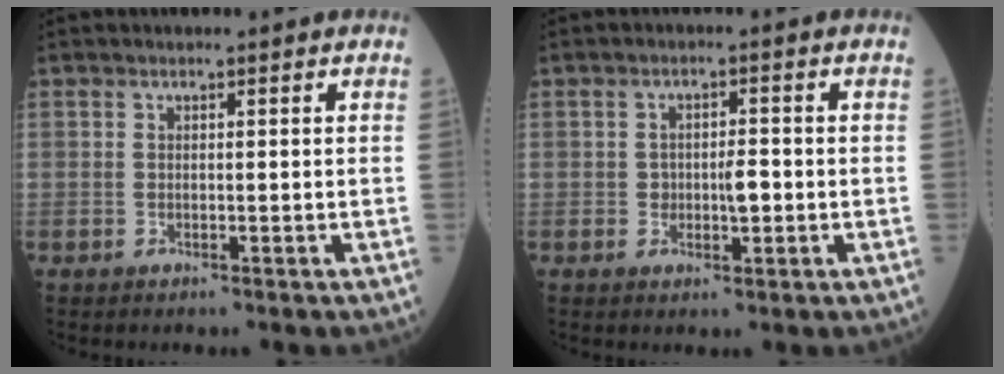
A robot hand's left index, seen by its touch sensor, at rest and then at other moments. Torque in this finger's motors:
{"motor_torque": [-0.16, 0.24, 0.04, 0.00]}